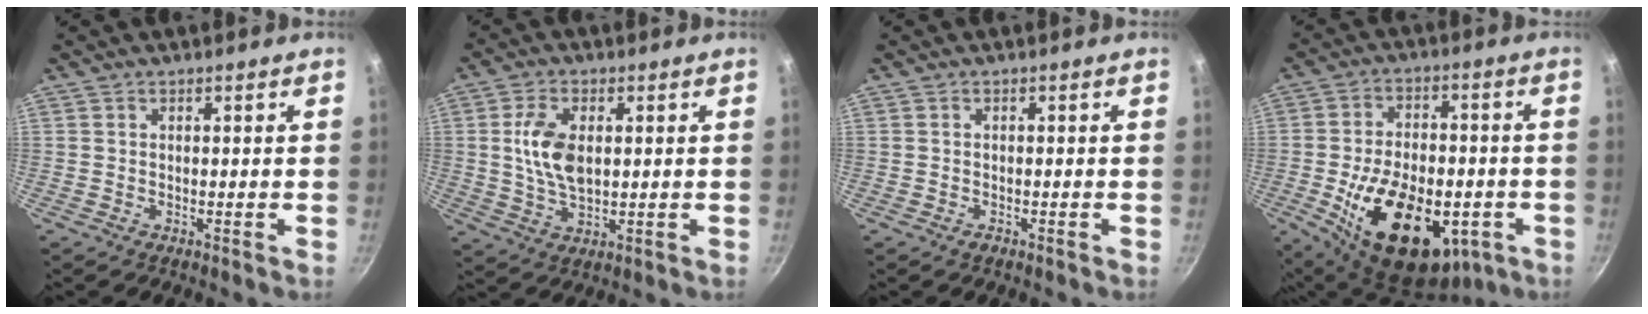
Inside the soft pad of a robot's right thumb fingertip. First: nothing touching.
{"total": 8.7, "force": [1.2, 5.0, 7.1], "torque": [-0.129, -0.003, 0.024]}
{"total": 0.8, "force": [-0.6, 0.5, 0.3], "torque": [-0.008, 0.004, -0.008]}
{"total": 22.8, "force": [-6.6, 13.6, 17.1], "torque": [-0.256, 0.017, -0.084]}